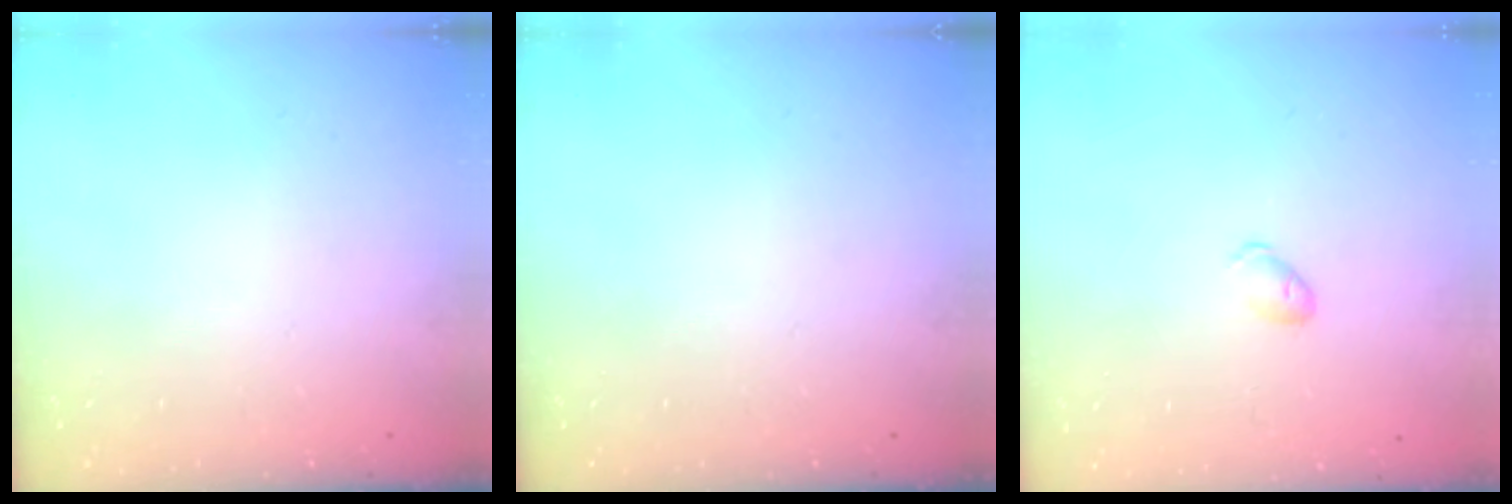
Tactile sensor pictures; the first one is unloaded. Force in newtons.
{"total": 0.0}
{"total": 5.4, "press": 5.3, "slide": 0.9}